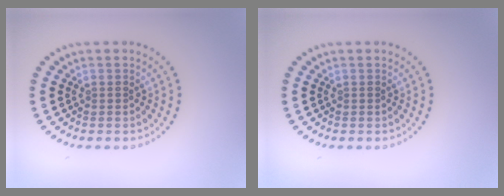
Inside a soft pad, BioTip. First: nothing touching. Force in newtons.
{"total": 0.0}